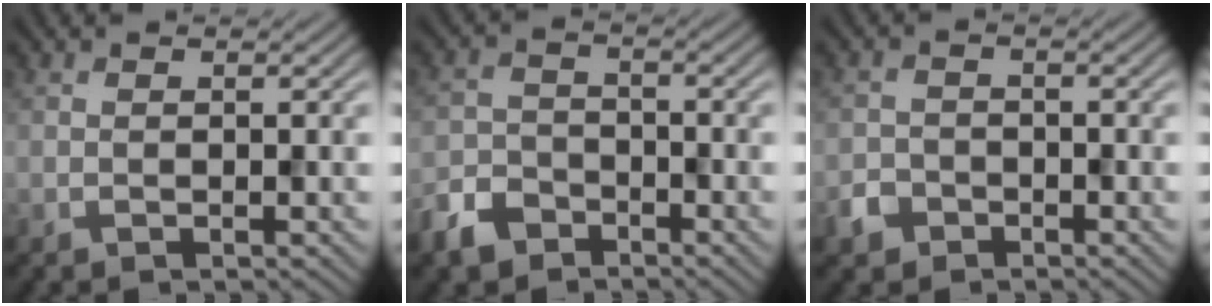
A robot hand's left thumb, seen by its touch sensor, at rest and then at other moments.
{"total": 4.9, "force": [-3.7, 2.9, 1.6], "torque": [-0.040, -0.003, -0.084]}
{"total": 2.5, "force": [-1.7, 1.8, 0.7], "torque": [-0.012, -0.002, -0.038]}